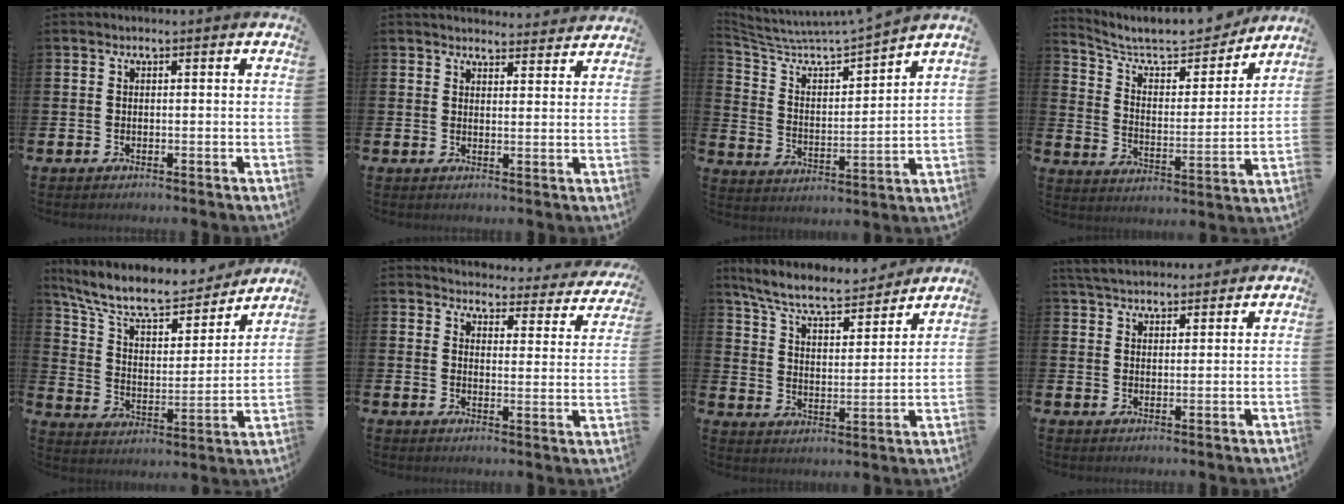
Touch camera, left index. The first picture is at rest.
{"total": 3.6, "force": [3.5, 0.5, 0.1], "torque": [0.000, -0.023, 0.063]}
{"total": 6.0, "force": [5.5, 0.8, 2.1], "torque": [-0.072, -0.051, 0.086]}
{"total": 9.1, "force": [8.0, 2.8, 3.3], "torque": [-0.089, -0.057, 0.134]}
{"total": 10.7, "force": [9.4, 3.0, 4.1], "torque": [-0.121, -0.056, 0.160]}
{"total": 3.3, "force": [3.2, 0.9, 0.4], "torque": [-0.021, -0.033, 0.047]}
{"total": 8.1, "force": [7.4, 1.6, 3.0], "torque": [-0.097, -0.047, 0.127]}
{"total": 4.3, "force": [4.2, 1.0, 0.6], "torque": [-0.032, -0.013, 0.080]}